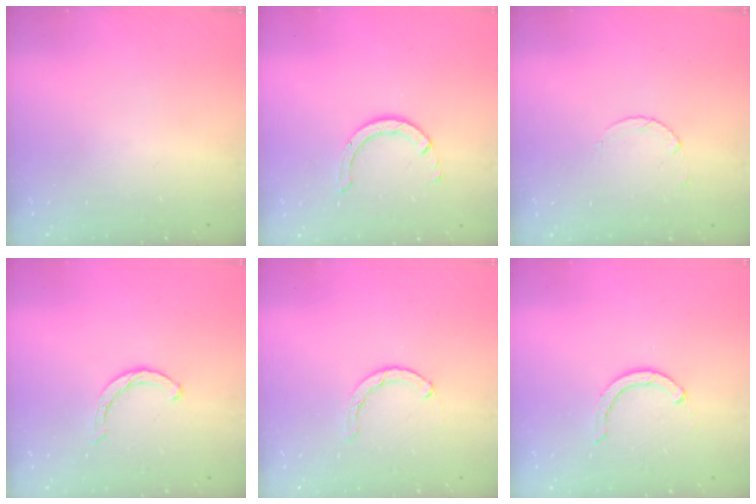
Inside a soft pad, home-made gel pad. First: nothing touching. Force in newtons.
{"total": 3.2, "press": 3.1, "slide": 0.4}
{"total": 2.3, "press": 2.3, "slide": 0.3}
{"total": 2.1, "press": 2.1, "slide": 0.3}
{"total": 0.7, "press": 0.6, "slide": 0.2}
{"total": 3.1, "press": 3.0, "slide": 0.3}